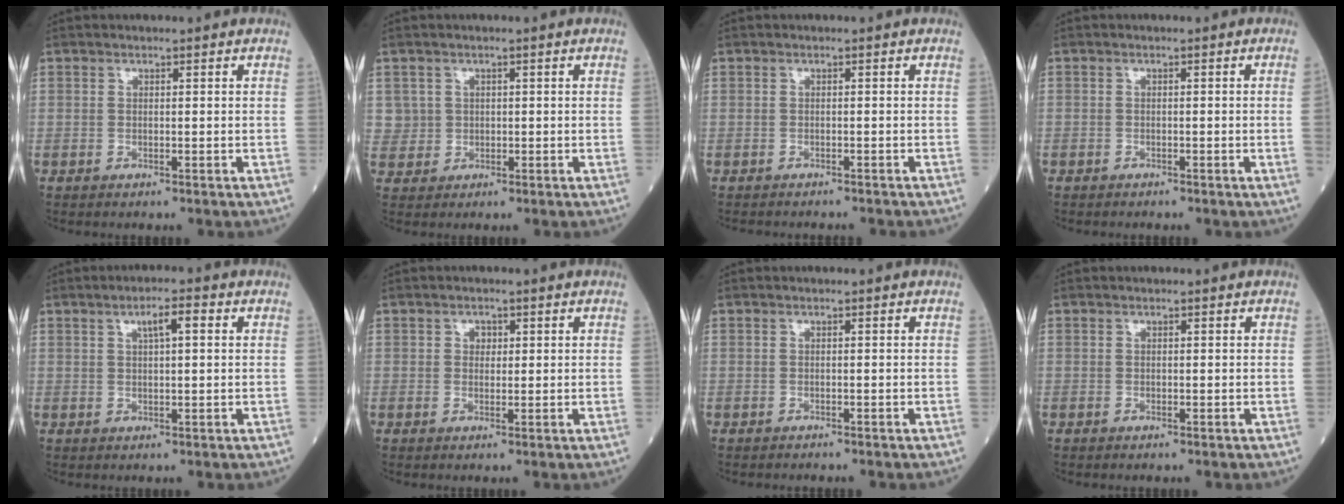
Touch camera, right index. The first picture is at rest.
{"total": 2.8, "force": [0.9, 2.7, -0.2], "torque": [0.017, 0.003, 0.017]}
{"total": 4.5, "force": [-4.1, 1.3, 1.3], "torque": [-0.012, -0.004, -0.054]}
{"total": 0.8, "force": [-0.5, -0.3, 0.5], "torque": [-0.009, 0.002, -0.012]}
{"total": 3.6, "force": [1.4, 0.7, 3.3], "torque": [-0.058, 0.008, 0.023]}
{"total": 1.5, "force": [0.4, 1.2, 0.7], "torque": [-0.008, 0.002, 0.005]}
{"total": 0.7, "force": [-0.7, 0.1, 0.1], "torque": [-0.006, -0.001, -0.012]}
{"total": 0.0}